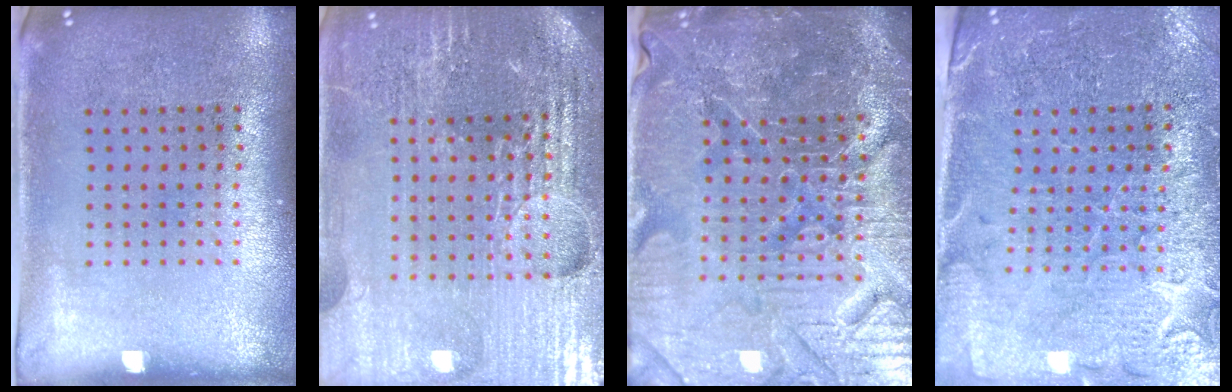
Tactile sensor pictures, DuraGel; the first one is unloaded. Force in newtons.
{"total": 5.7, "press": 5.2, "slide": 2.3}
{"total": 6.1, "press": 5.6, "slide": 2.4}
{"total": 3.3, "press": 3.2, "slide": 0.9}